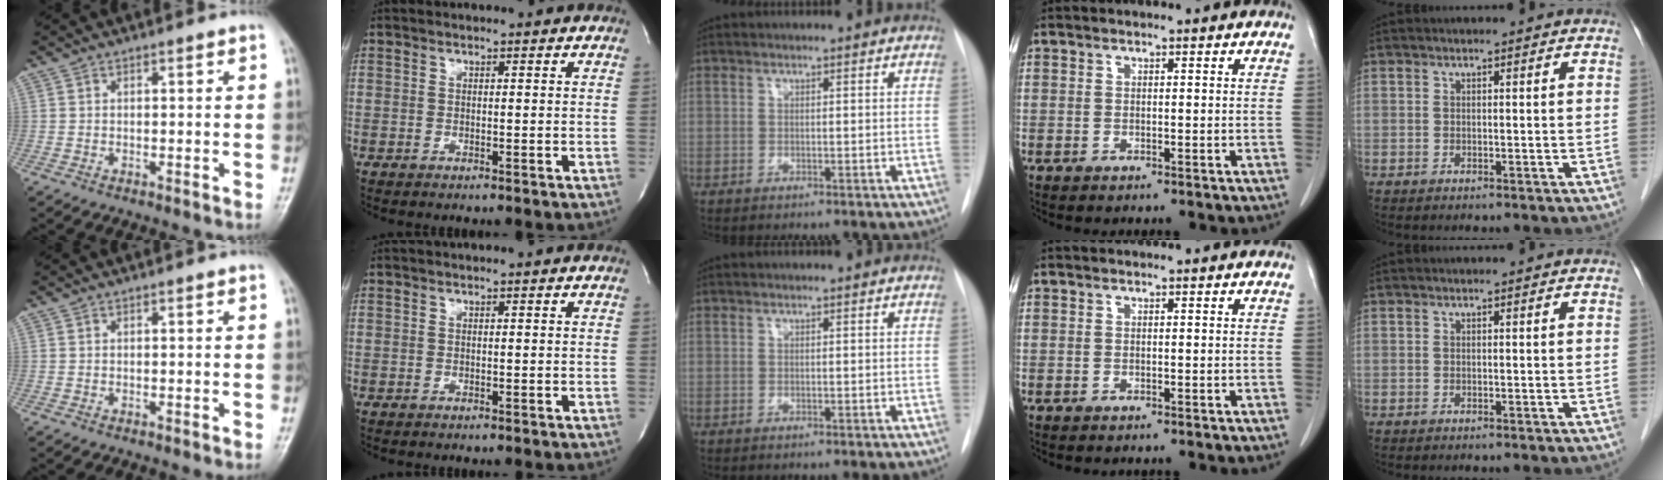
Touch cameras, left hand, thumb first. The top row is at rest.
{}